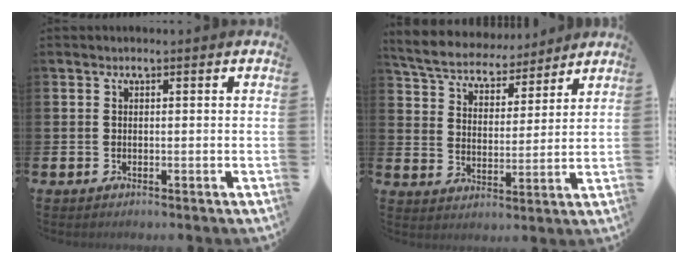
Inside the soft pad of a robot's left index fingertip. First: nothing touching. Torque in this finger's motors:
{"motor_torque": [1.29, -0.85, 0.63, 0.21]}